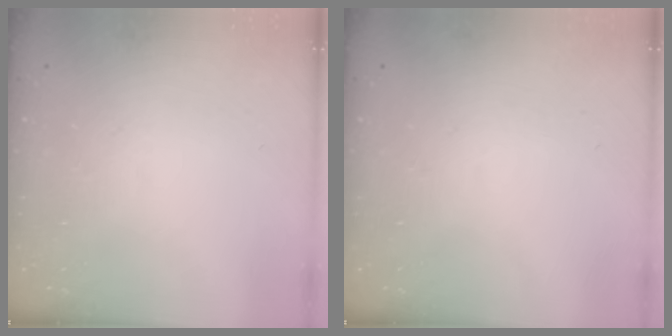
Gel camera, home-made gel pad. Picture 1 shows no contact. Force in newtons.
{"total": 0.0}